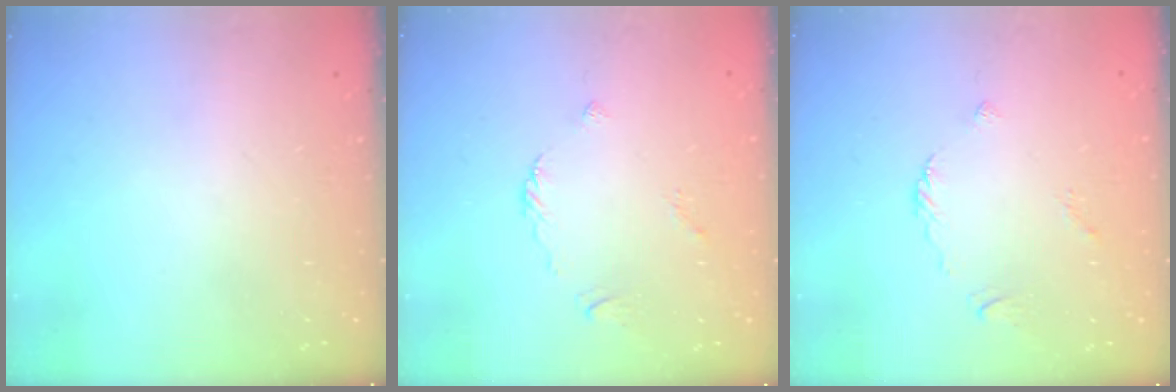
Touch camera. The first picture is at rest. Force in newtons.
{"total": 2.2, "press": 2.2, "slide": 0.6}
{"total": 2.2, "press": 2.2, "slide": 0.6}